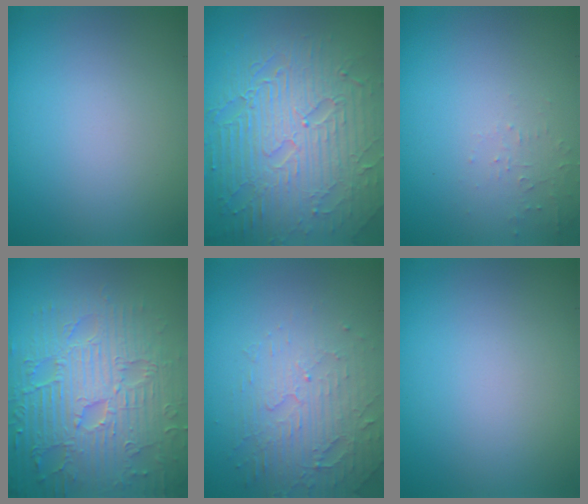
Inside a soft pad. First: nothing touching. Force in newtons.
{"total": 9.5, "press": 6.4, "slide": 7.0}
{"total": 1.2, "press": 1.2, "slide": 0.3}
{"total": 9.4, "press": 6.8, "slide": 6.5}
{"total": 5.2, "press": 3.2, "slide": 4.0}
{"total": 0.0}